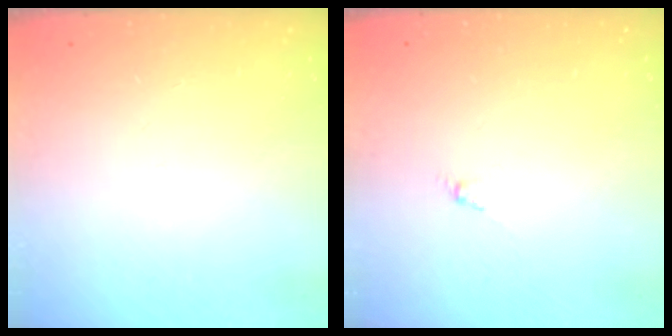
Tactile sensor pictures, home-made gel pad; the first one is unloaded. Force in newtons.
{"total": 0.0}